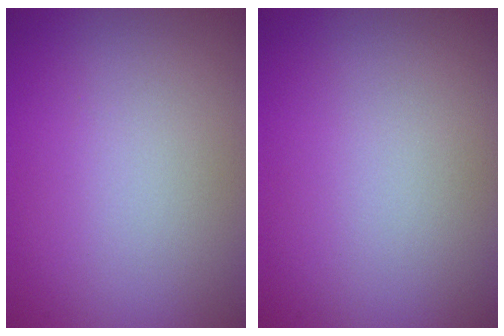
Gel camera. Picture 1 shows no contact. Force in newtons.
{"total": 0.0}